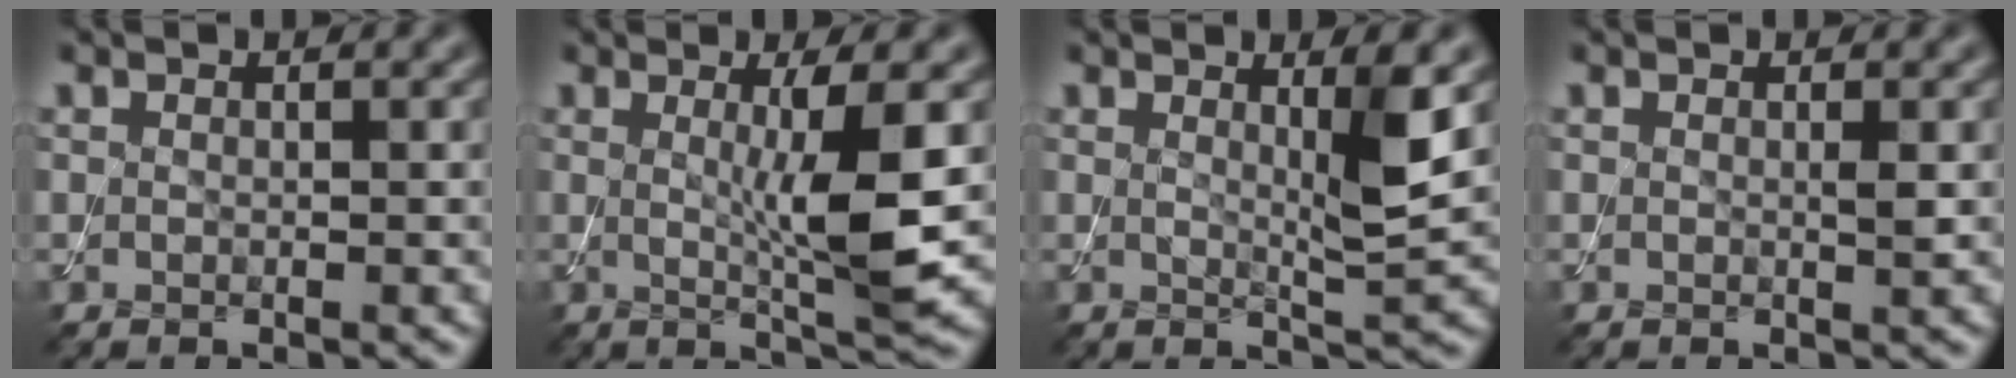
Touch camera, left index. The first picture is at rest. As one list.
[{"total": 5.4, "force": [0.4, 0.7, 5.3], "torque": [-0.088, -0.012, 0.010]}, {"total": 3.7, "force": [1.1, 0.5, 3.5], "torque": [-0.053, -0.012, 0.018]}, {"total": 0.7, "force": [0.1, 0.0, 0.7], "torque": [-0.010, 0.000, 0.000]}]